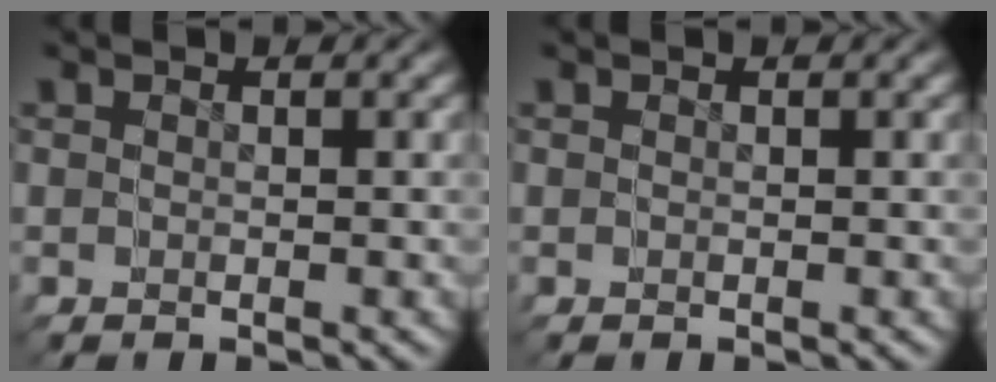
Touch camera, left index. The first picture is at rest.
{"total": 0.0}